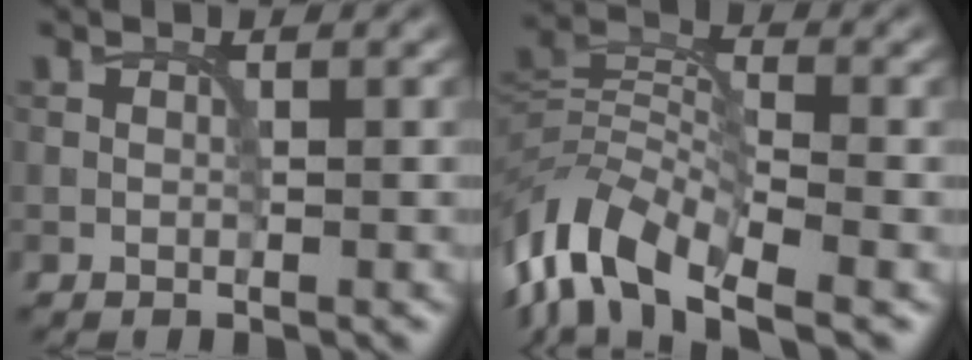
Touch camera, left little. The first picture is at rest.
{"total": 8.9, "force": [-5.1, 3.5, 6.4], "torque": [-0.113, 0.008, -0.112]}